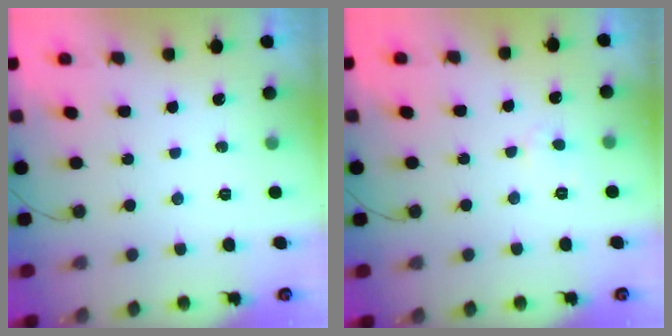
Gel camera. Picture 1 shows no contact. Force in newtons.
{"total": 3.5, "press": 3.5, "slide": 0.4}